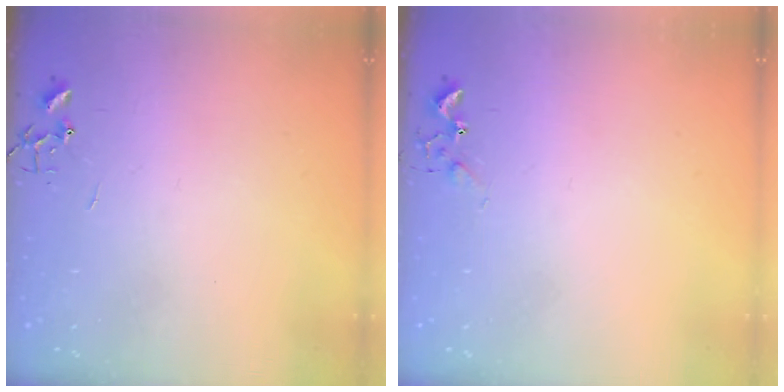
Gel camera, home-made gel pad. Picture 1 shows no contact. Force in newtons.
{"total": 5.2, "press": 5.2, "slide": 0.6}